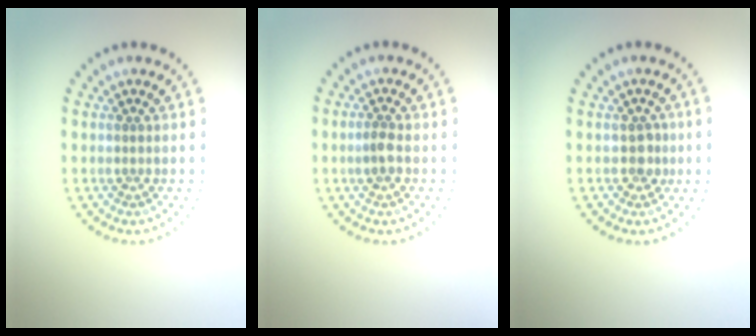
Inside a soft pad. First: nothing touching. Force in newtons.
{"total": 1.5, "press": 1.4, "slide": 0.5}
{"total": 1.4, "press": 1.3, "slide": 0.6}